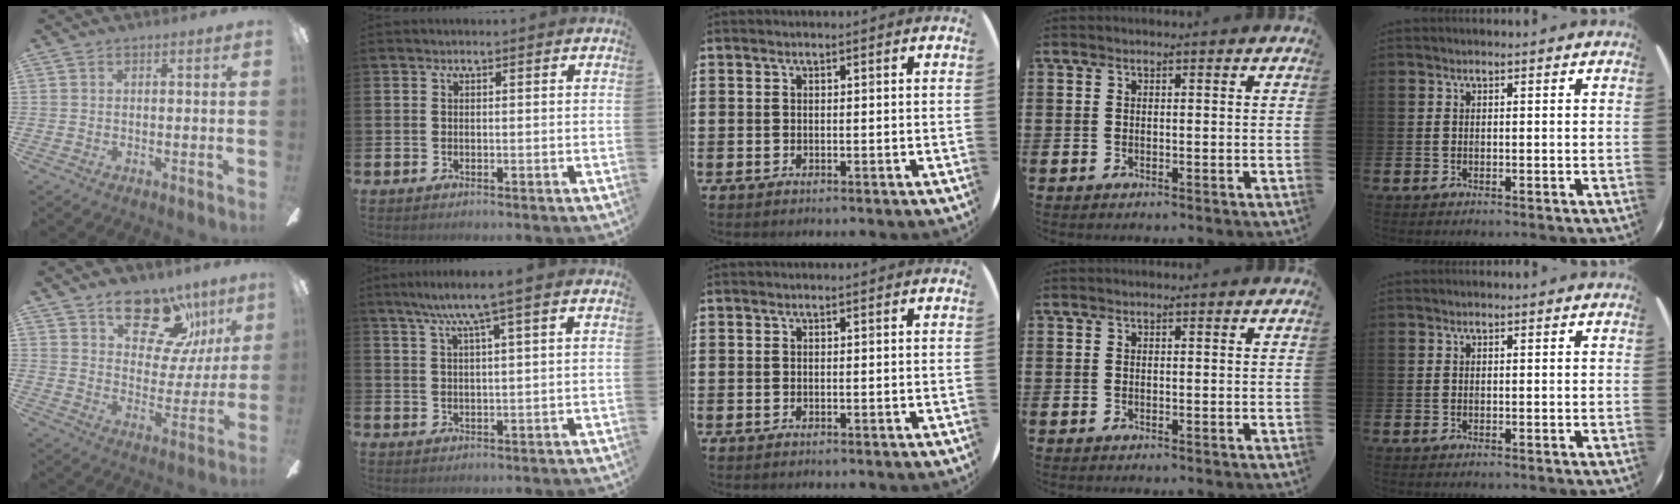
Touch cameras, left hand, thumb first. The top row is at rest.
{"thumb": {"total": 16.4, "force": [10.5, 9.2, 8.8], "torque": [-0.120, -0.055, 0.181]}, "index": {"total": 4.8, "force": [3.5, -0.2, 3.4], "torque": [-0.080, -0.002, 0.059]}}